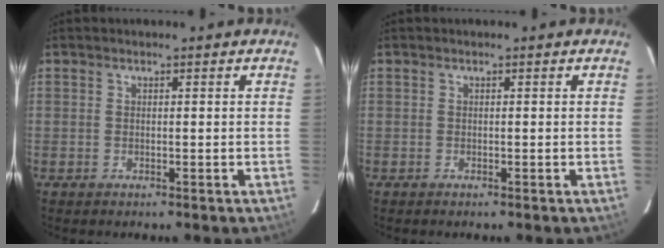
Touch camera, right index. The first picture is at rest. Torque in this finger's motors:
{"motor_torque": [-0.03, -0.08, 0.02, 0.01]}